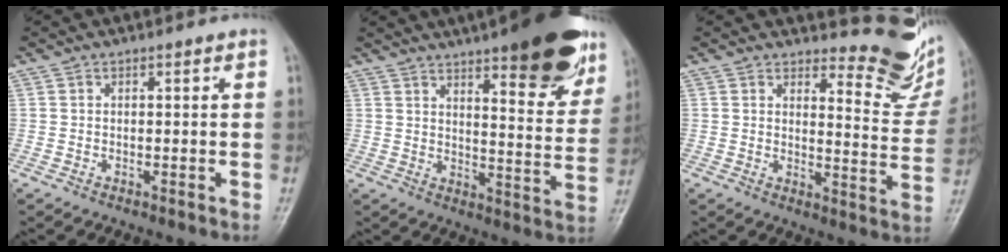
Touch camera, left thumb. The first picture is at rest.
{"total": 22.4, "force": [14.7, 6.2, 15.8], "torque": [-0.172, -0.059, 0.195]}
{"total": 12.0, "force": [11.1, 3.5, 2.7], "torque": [0.000, -0.128, 0.119]}